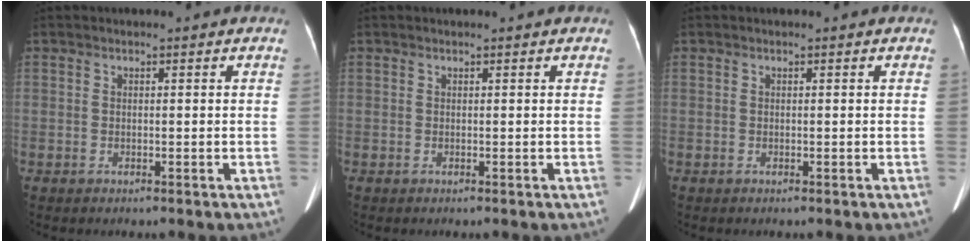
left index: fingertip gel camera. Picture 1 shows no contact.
{"total": 1.1, "force": [0.9, 0.0, 0.5], "torque": [-0.009, 0.003, 0.011]}
{"total": 0.0}